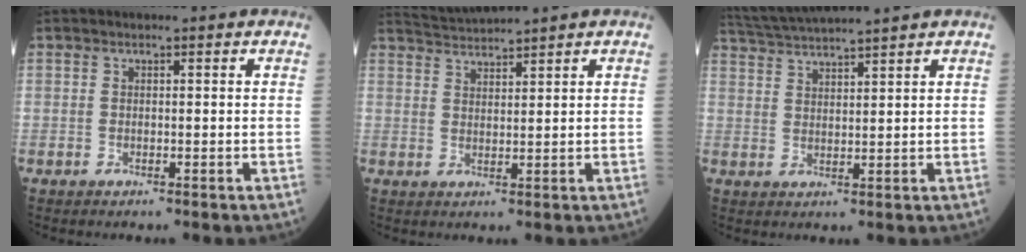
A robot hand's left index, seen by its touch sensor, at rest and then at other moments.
{"total": 3.6, "force": [3.3, -1.3, -0.3], "torque": [-0.004, 0.007, 0.074]}
{"total": 9.0, "force": [8.3, -1.6, 3.1], "torque": [-0.063, 0.023, 0.141]}